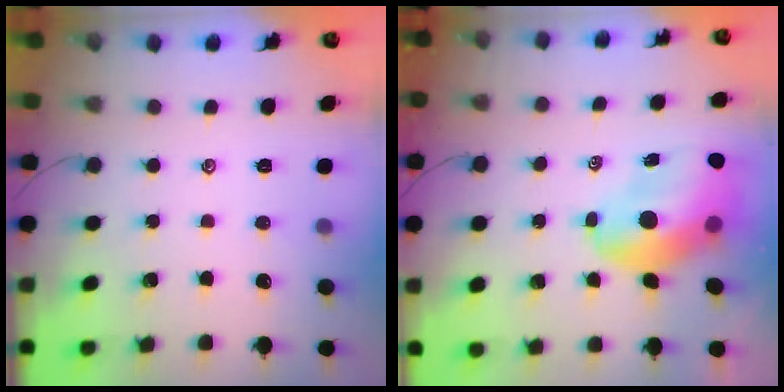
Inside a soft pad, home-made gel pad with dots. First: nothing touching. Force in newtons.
{"total": 10.3, "press": 9.8, "slide": 3.1}